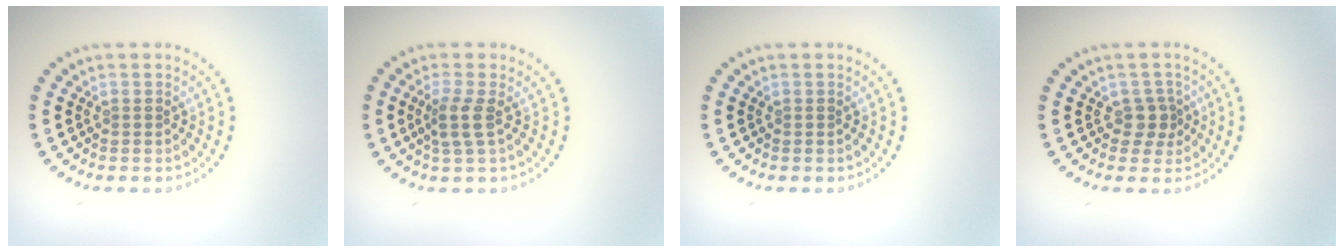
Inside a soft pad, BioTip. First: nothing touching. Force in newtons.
{"total": 1.9, "press": 1.6, "slide": 1.1}
{"total": 0.0}
{"total": 1.8, "press": 1.4, "slide": 1.1}